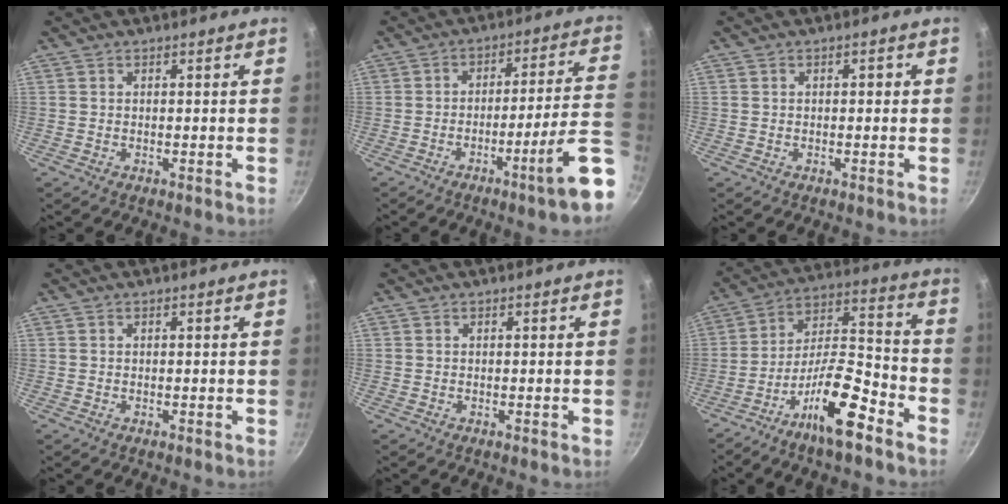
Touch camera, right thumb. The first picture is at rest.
{"total": 13.3, "force": [-6.0, 0.4, 11.9], "torque": [-0.151, 0.038, -0.089]}
{"total": 1.2, "force": [0.2, 0.7, 1.0], "torque": [-0.008, 0.007, 0.002]}
{"total": 0.0}
{"total": 0.0}
{"total": 14.6, "force": [-9.0, 3.9, 10.8], "torque": [-0.182, 0.069, -0.166]}